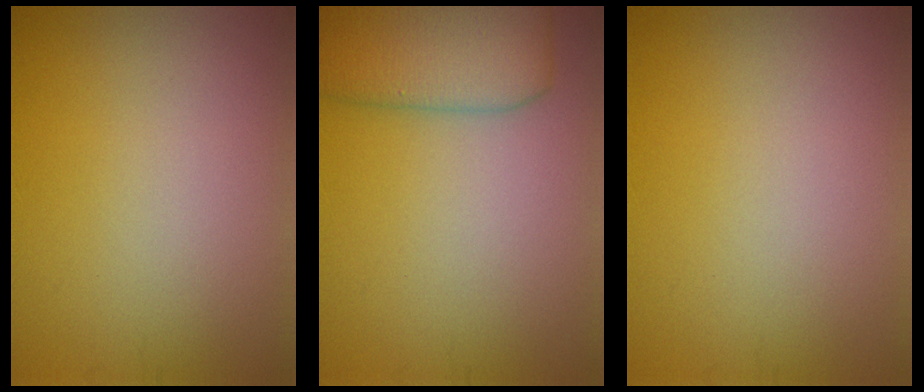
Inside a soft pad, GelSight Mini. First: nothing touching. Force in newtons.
{"total": 6.0, "press": 6.0, "slide": 0.1}
{"total": 0.0}